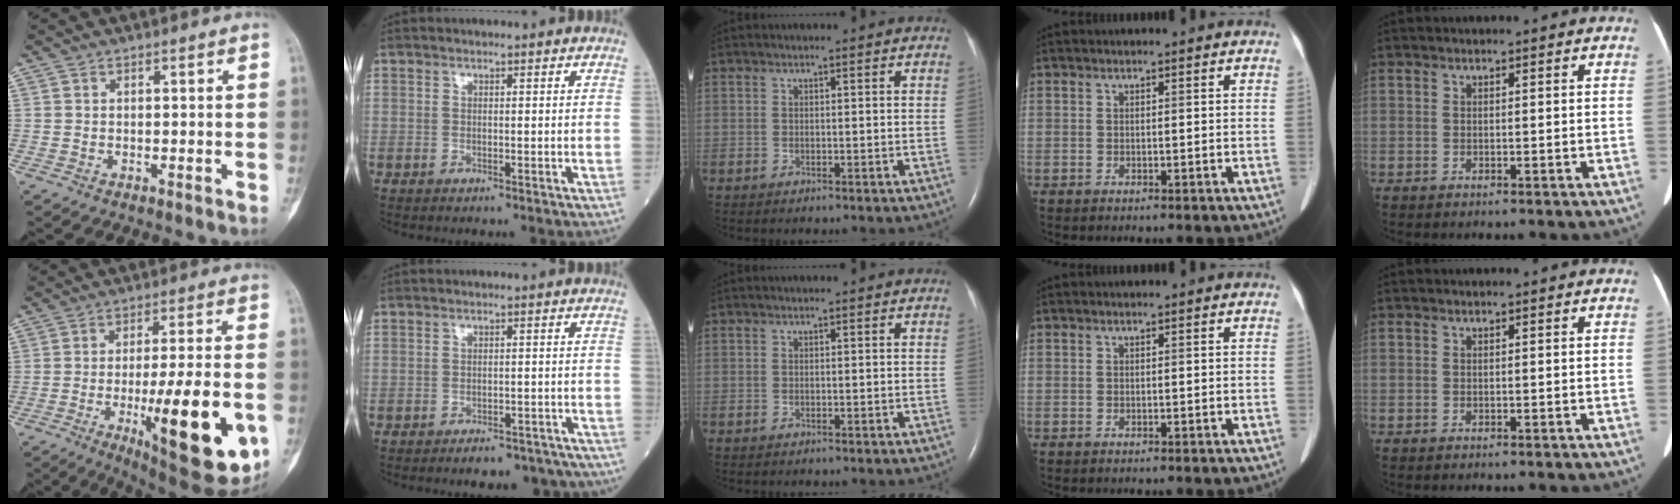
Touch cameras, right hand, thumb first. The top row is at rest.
{"thumb": {"total": 22.8, "force": [-6.5, 6.0, 21.0], "torque": [-0.280, -0.004, -0.078]}, "index": {"total": 8.2, "force": [-7.3, 2.8, 2.5], "torque": [-0.014, 0.009, -0.084]}}